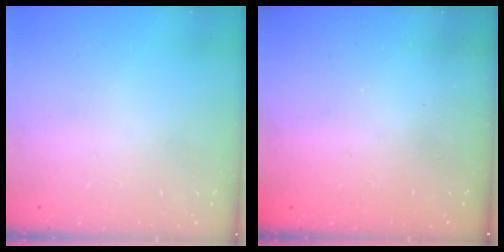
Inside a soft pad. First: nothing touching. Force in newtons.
{"total": 2.4, "press": 2.3, "slide": 0.8}